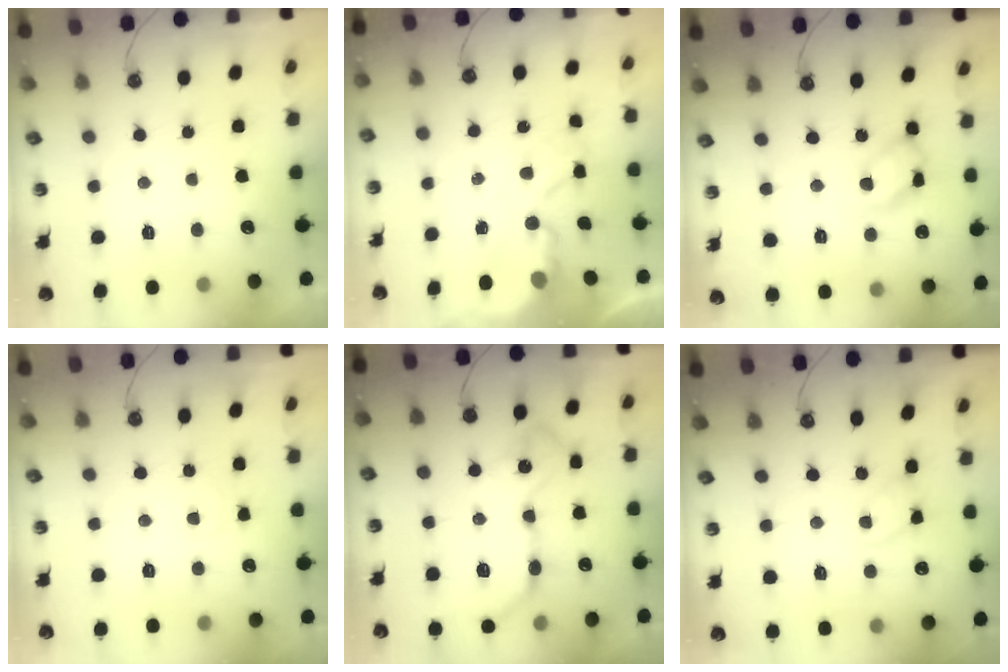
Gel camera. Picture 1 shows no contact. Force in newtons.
{"total": 4.9, "press": 4.9, "slide": 0.3}
{"total": 10.7, "press": 10.7, "slide": 1.0}
{"total": 4.2, "press": 4.1, "slide": 0.5}
{"total": 16.9, "press": 16.9, "slide": 0.4}
{"total": 2.7, "press": 2.7, "slide": 0.4}